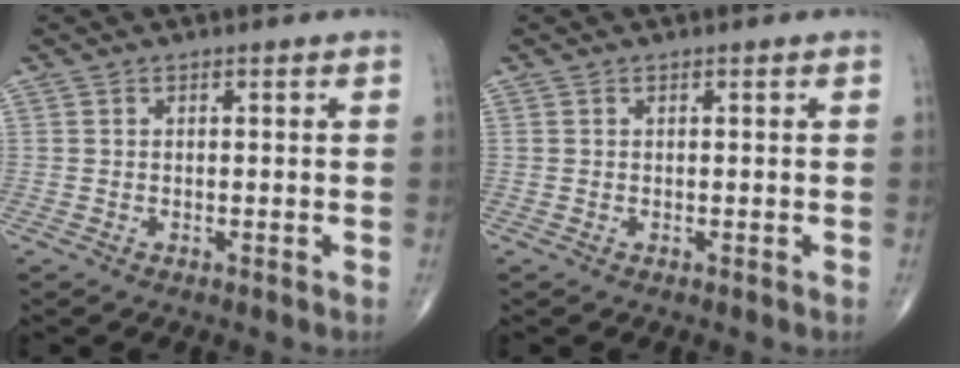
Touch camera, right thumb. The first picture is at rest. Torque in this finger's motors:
{"motor_torque": [0.45, -0.43, -0.19, 0.00, 0.07]}